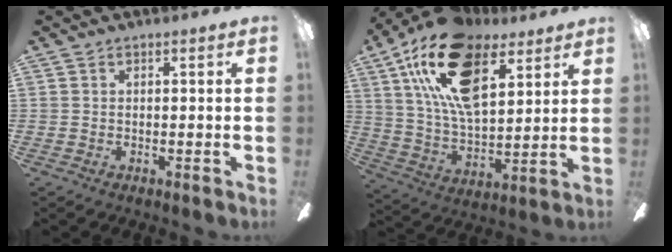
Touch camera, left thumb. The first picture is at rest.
{"total": 22.8, "force": [11.9, 11.7, 15.6], "torque": [-0.302, -0.034, 0.206]}